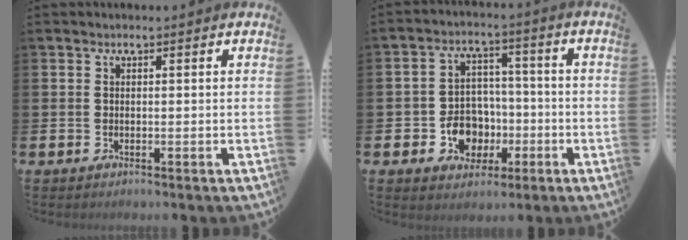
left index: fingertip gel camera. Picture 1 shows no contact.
{"total": 6.8, "force": [-2.1, 5.8, 2.8], "torque": [-0.060, 0.020, -0.035]}